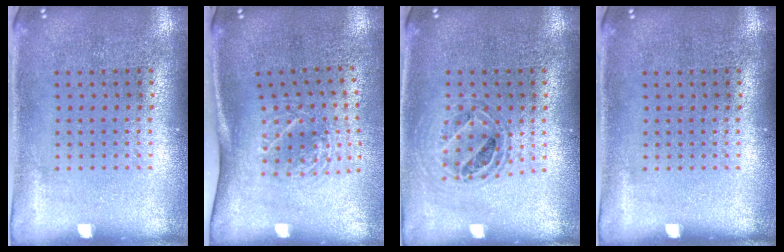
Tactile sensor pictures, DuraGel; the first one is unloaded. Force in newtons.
{"total": 1.8, "press": 1.3, "slide": 1.4}
{"total": 0.8, "press": 0.8, "slide": 0.1}
{"total": 0.0}